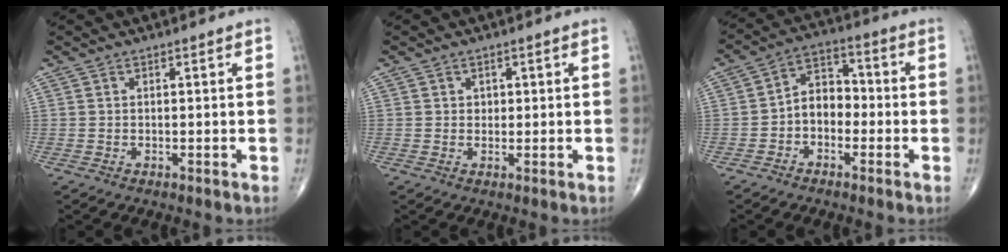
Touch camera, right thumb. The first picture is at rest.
{"total": 0.7, "force": [0.2, 0.6, 0.2], "torque": [0.006, 0.001, 0.002]}
{"total": 7.0, "force": [-1.8, 5.1, 4.4], "torque": [-0.048, 0.033, -0.049]}